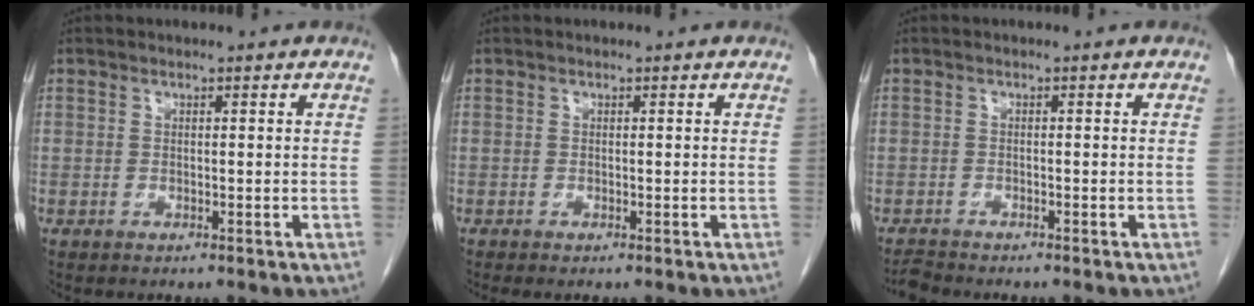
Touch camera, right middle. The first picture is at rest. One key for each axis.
{"total": 0.0}
{"total": 1.5, "fx": -1.4, "fy": -0.2, "fz": 0.1, "tx": -0.006, "ty": -0.009, "tz": -0.025}